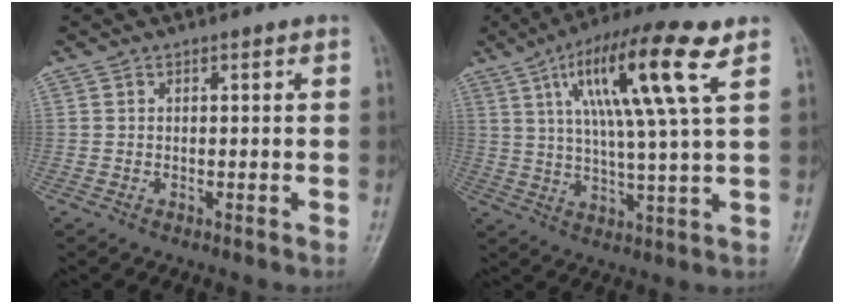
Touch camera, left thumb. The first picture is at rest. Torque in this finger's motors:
{"motor_torque": [0.56, 0.59, 2.22, -0.53, 0.30]}